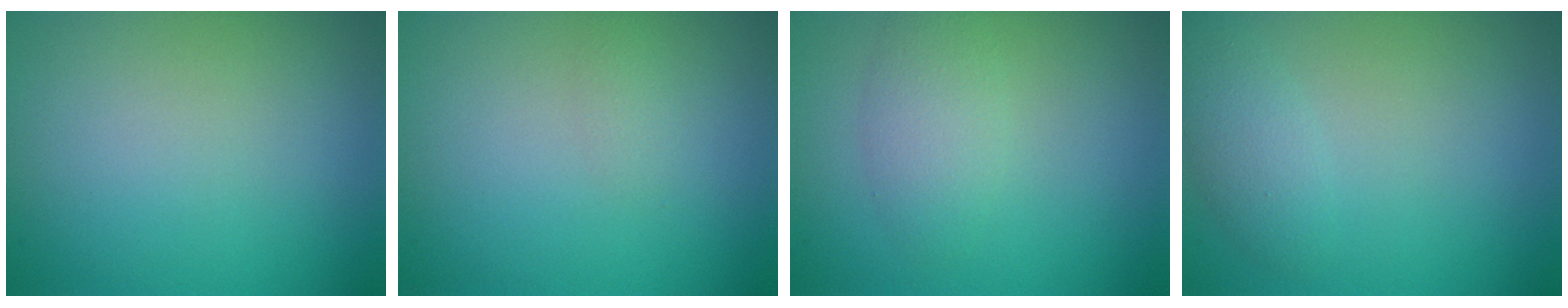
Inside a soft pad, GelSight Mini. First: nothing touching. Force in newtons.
{"total": 0.6, "press": 0.6, "slide": 0.0}
{"total": 2.4, "press": 2.4, "slide": 0.0}
{"total": 1.9, "press": 1.9, "slide": 0.1}